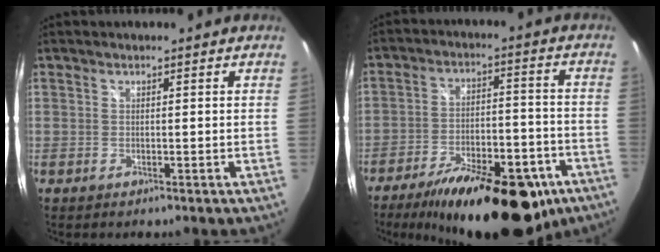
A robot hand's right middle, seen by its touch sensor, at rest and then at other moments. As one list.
[{"total": 23.4, "force": [-15.8, 9.3, 14.4], "torque": [-0.235, -0.015, -0.217]}]